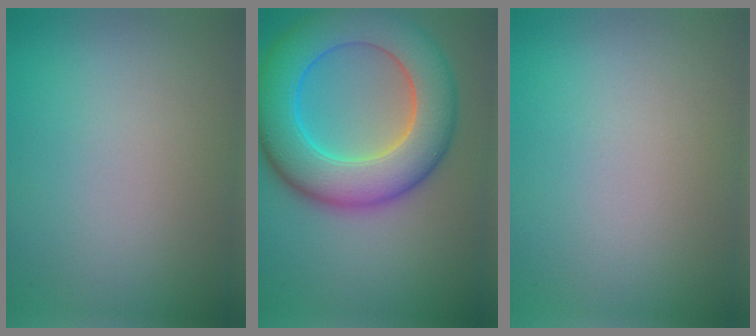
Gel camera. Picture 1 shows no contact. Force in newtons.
{"total": 11.1, "press": 11.1, "slide": 0.5}
{"total": 0.0}